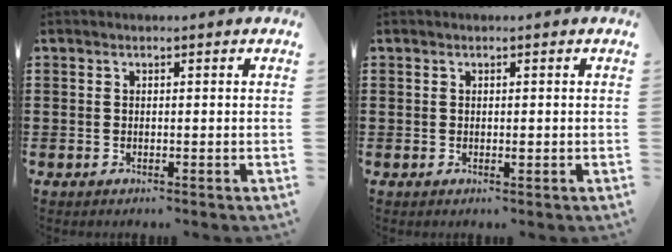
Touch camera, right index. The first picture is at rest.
{"total": 0.7, "force": [0.0, 0.4, 0.7], "torque": [-0.012, 0.001, 0.000]}